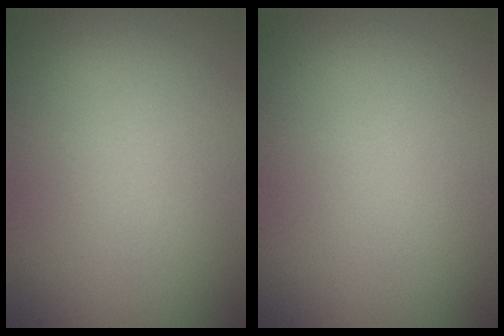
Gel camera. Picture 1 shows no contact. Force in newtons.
{"total": 0.0}